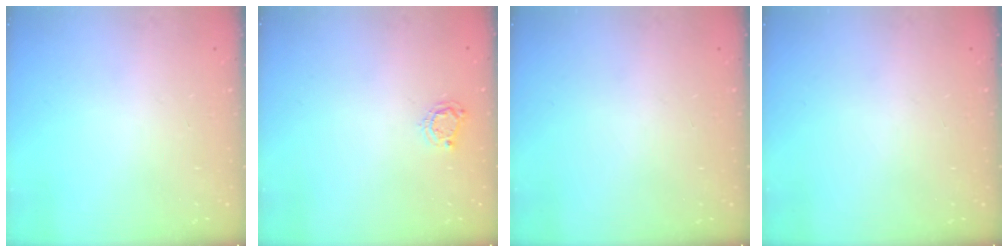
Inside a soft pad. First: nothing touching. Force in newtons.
{"total": 4.5, "press": 4.5, "slide": 0.5}
{"total": 0.0}
{"total": 0.0}